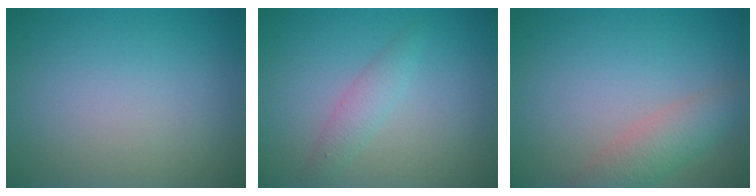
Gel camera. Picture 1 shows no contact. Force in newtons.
{"total": 1.8, "press": 1.8, "slide": 0.0}
{"total": 3.3, "press": 3.3, "slide": 0.1}